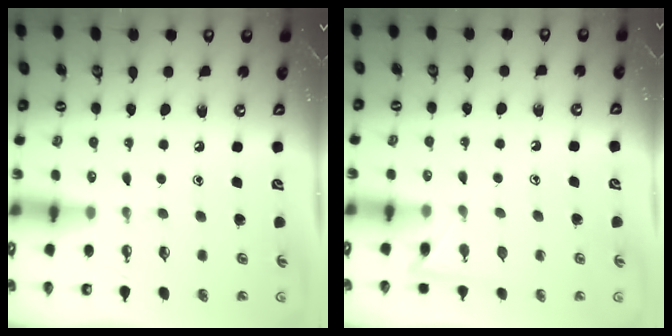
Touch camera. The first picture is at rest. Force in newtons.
{"total": 4.1, "press": 4.1, "slide": 0.4}